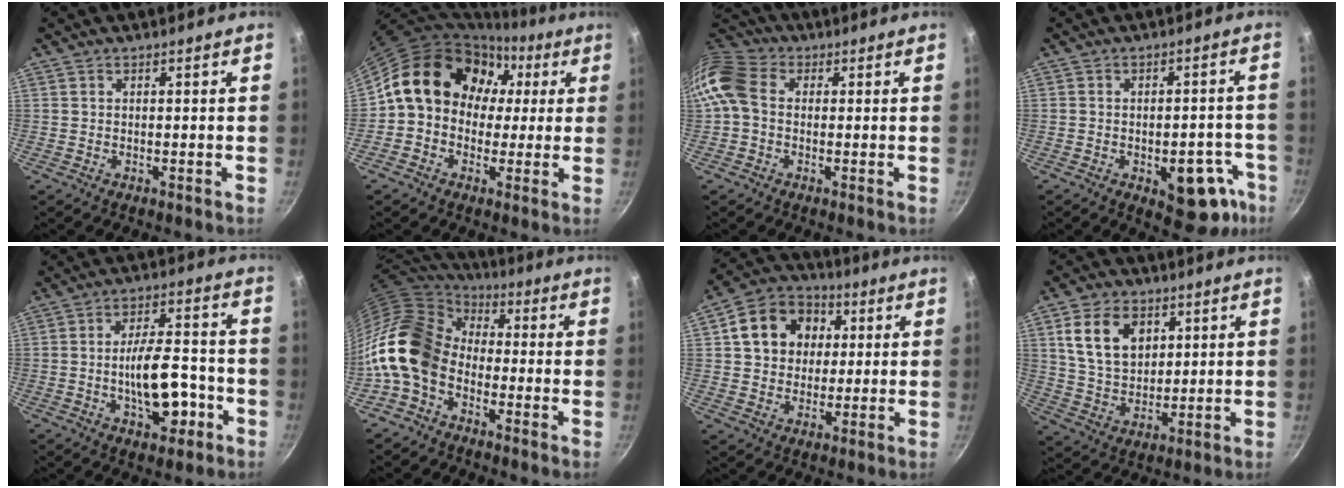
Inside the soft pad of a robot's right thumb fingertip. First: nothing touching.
{"total": 16.8, "force": [2.7, 13.9, 8.9], "torque": [-0.107, 0.050, 0.031]}
{"total": 8.2, "force": [0.1, 6.4, 5.2], "torque": [-0.094, 0.018, -0.019]}
{"total": 12.5, "force": [-5.0, 6.5, 9.4], "torque": [-0.056, 0.025, -0.057]}
{"total": 12.2, "force": [-3.8, 5.9, 10.0], "torque": [-0.132, 0.036, -0.054]}
{"total": 16.8, "force": [-3.7, 12.1, 11.1], "torque": [-0.191, 0.051, -0.098]}
{"total": 13.8, "force": [3.3, 11.3, 7.2], "torque": [-0.101, 0.018, 0.045]}
{"total": 11.9, "force": [4.4, 8.2, 7.4], "torque": [-0.109, -0.017, 0.086]}